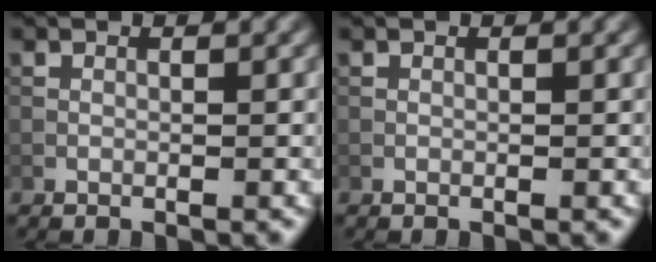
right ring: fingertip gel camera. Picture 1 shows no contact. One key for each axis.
{"total": 0.0}